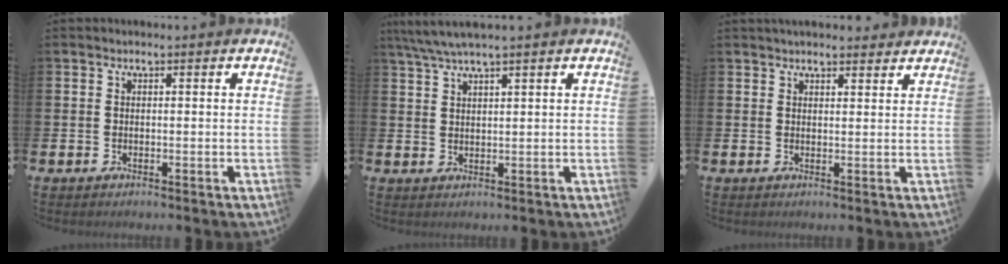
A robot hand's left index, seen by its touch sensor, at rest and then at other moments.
{"total": 3.5, "force": [2.9, -0.1, 1.9], "torque": [-0.046, -0.001, 0.054]}
{"total": 2.4, "force": [2.4, 0.5, 0.2], "torque": [0.004, -0.011, 0.041]}